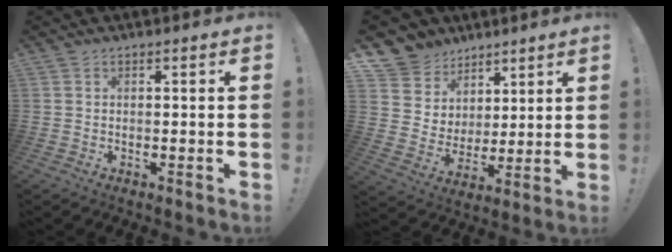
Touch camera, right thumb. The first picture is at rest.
{"total": 10.0, "force": [5.8, 8.1, 0.9], "torque": [-0.030, -0.045, 0.129]}